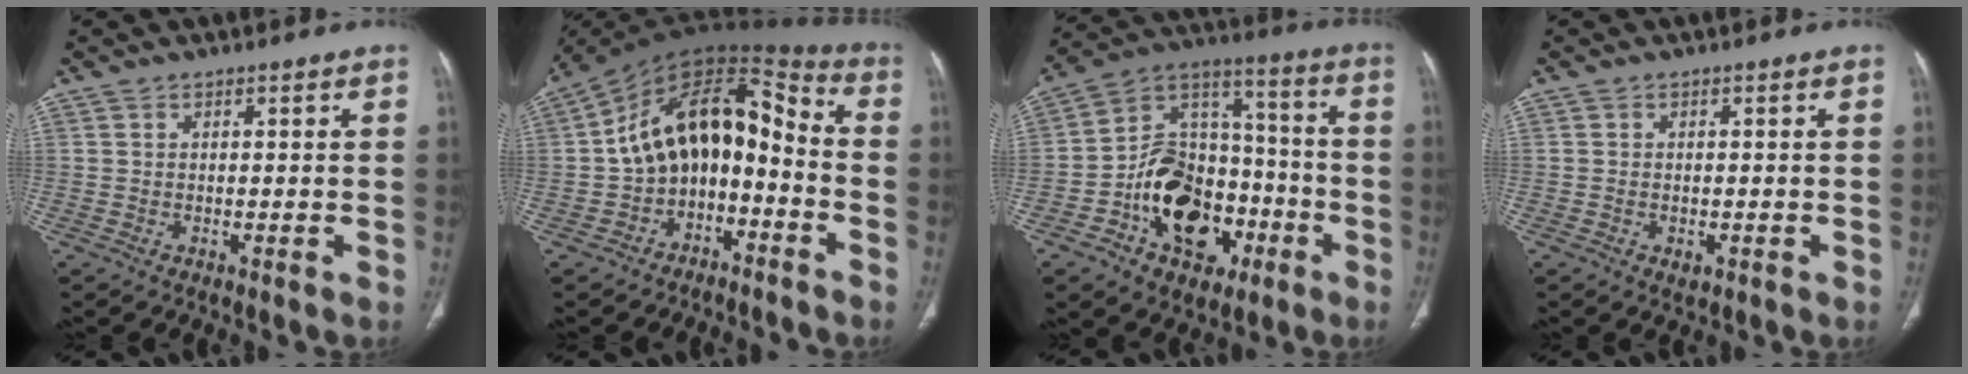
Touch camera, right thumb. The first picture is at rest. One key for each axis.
{"total": 15.8, "fx": -3.6, "fy": 10.3, "fz": 11.4, "tx": -0.155, "ty": 0.097, "tz": -0.064}
{"total": 20.3, "fx": -7.5, "fy": 14.2, "fz": 12.5, "tx": -0.154, "ty": 0.070, "tz": -0.117}
{"total": 1.4, "fx": -0.5, "fy": 1.0, "fz": 0.9, "tx": -0.014, "ty": 0.003, "tz": -0.003}